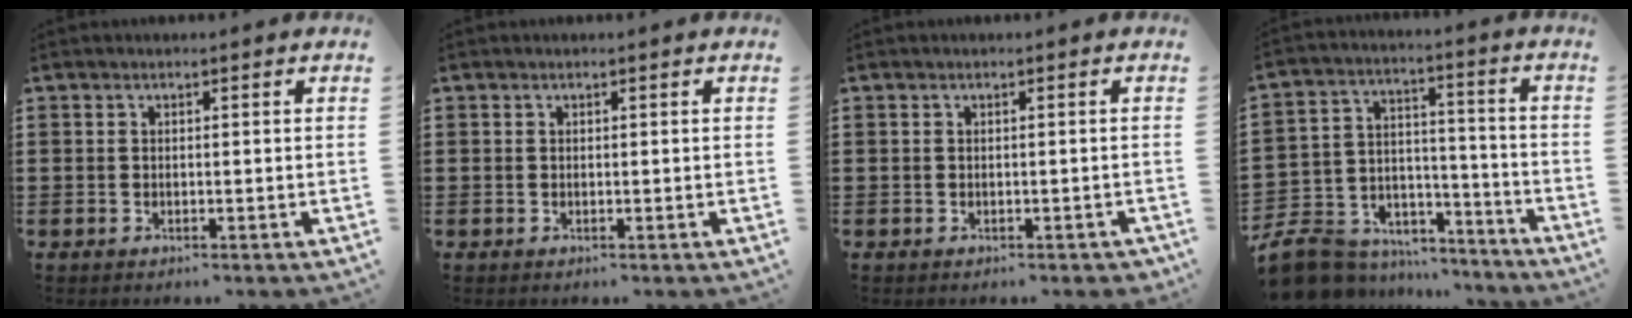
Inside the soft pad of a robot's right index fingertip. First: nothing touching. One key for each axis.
{"total": 0.0}
{"total": 0.0}
{"total": 8.6, "fx": -7.2, "fy": 4.7, "fz": 1.1, "tx": -0.048, "ty": 0.012, "tz": -0.137}